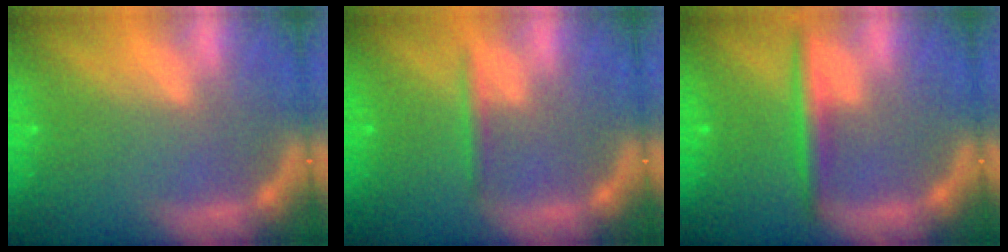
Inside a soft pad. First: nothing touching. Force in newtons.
{"total": 1.4}
{"total": 3.0}